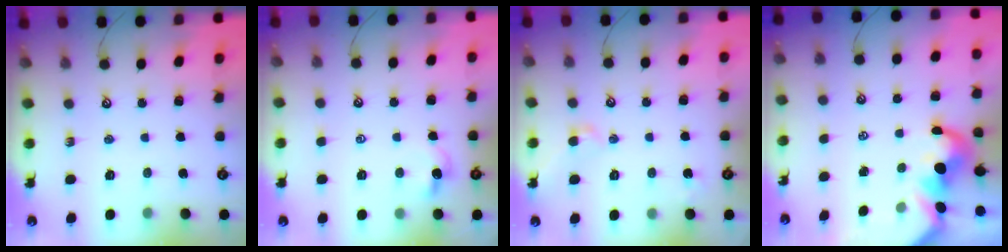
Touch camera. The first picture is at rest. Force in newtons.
{"total": 0.8, "press": 0.6, "slide": 0.5}
{"total": 3.7, "press": 3.7, "slide": 0.7}
{"total": 2.9, "press": 2.7, "slide": 1.1}